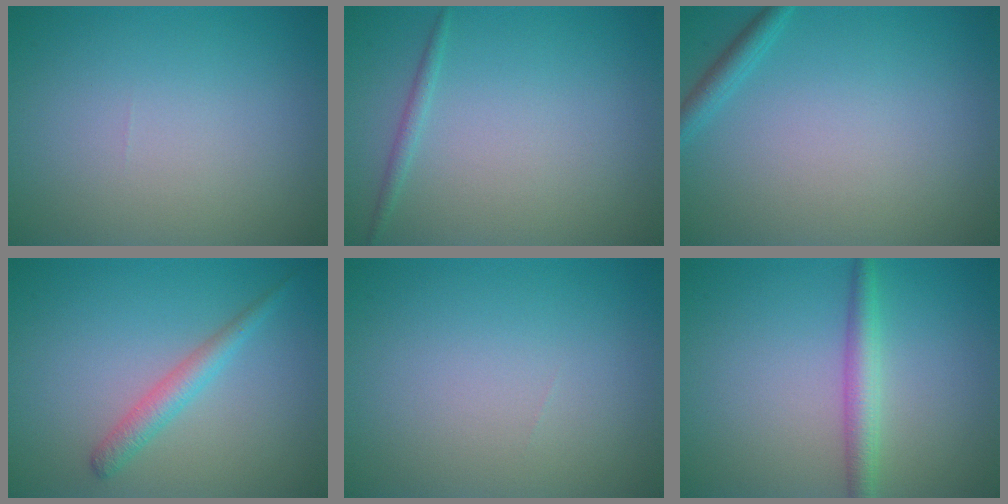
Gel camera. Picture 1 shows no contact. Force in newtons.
{"total": 0.9, "press": 0.9, "slide": 0.1}
{"total": 1.5, "press": 1.5, "slide": 0.2}
{"total": 2.2, "press": 2.2, "slide": 0.0}
{"total": 0.0}
{"total": 2.6, "press": 2.6, "slide": 0.1}